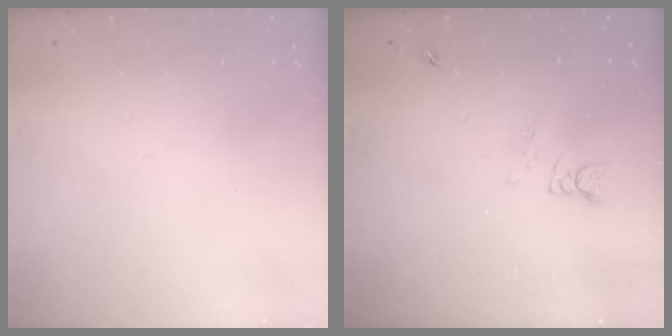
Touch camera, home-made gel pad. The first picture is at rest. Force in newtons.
{"total": 1.0, "press": 1.0, "slide": 0.1}